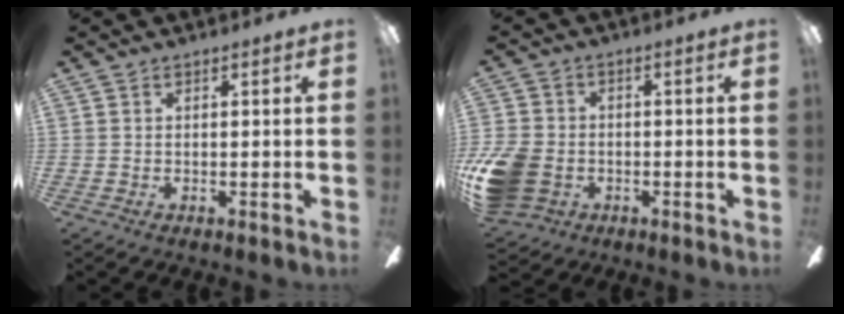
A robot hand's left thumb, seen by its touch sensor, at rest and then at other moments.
{"total": 11.8, "force": [-3.3, 9.0, 6.8], "torque": [-0.149, 0.024, -0.058]}